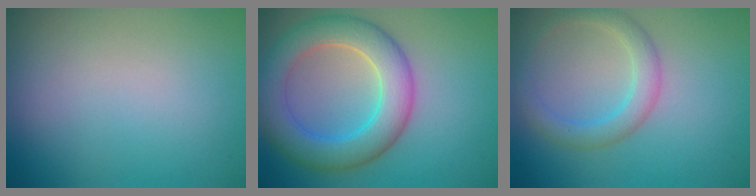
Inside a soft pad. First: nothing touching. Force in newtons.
{"total": 6.8, "press": 6.8, "slide": 0.4}
{"total": 2.8, "press": 2.8, "slide": 0.1}